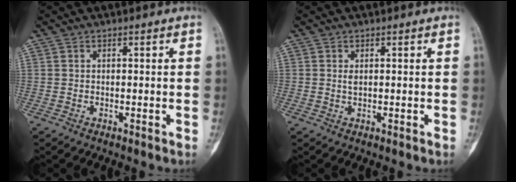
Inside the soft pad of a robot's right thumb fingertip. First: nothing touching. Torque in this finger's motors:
{"motor_torque": [0.25, 0.04, 0.06, -0.26, -0.01]}